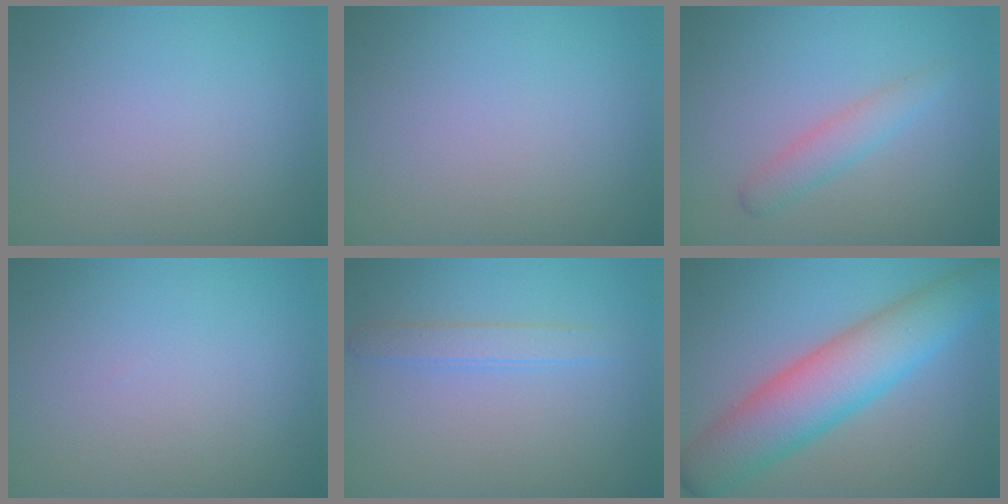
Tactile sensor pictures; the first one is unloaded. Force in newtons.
{"total": 0.0}
{"total": 2.0, "press": 2.0, "slide": 0.0}
{"total": 0.0}
{"total": 1.8, "press": 1.8, "slide": 0.1}
{"total": 8.4, "press": 8.4, "slide": 0.1}